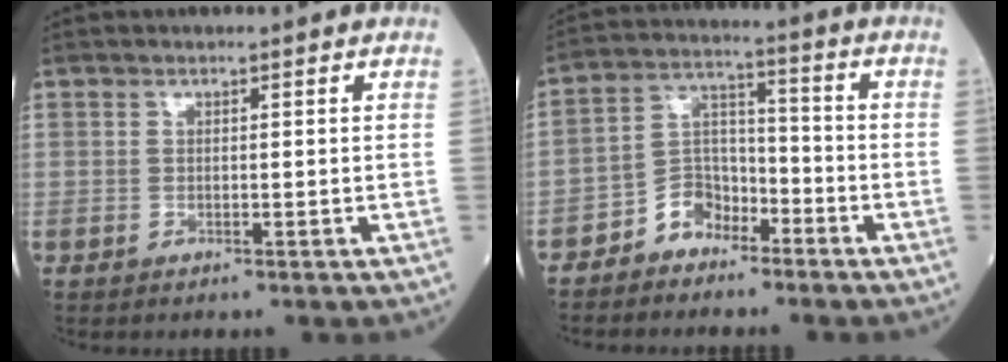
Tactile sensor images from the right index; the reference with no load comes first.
{"total": 6.4, "force": [-4.4, 4.2, 1.9], "torque": [-0.030, 0.017, -0.082]}